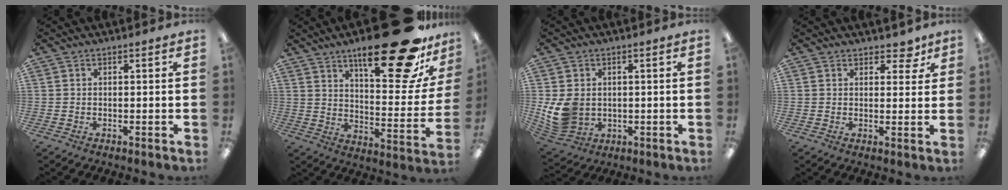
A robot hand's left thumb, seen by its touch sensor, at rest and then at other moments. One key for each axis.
{"total": 27.0, "fx": 17.6, "fy": 8.2, "fz": 18.8, "tx": -0.254, "ty": -0.113, "tz": 0.277}
{"total": 9.2, "fx": -0.1, "fy": 7.6, "fz": 5.1, "tx": -0.116, "ty": 0.007, "tz": 0.002}
{"total": 4.6, "fx": 3.3, "fy": 2.5, "fz": 1.9, "tx": -0.012, "ty": -0.014, "tz": 0.055}